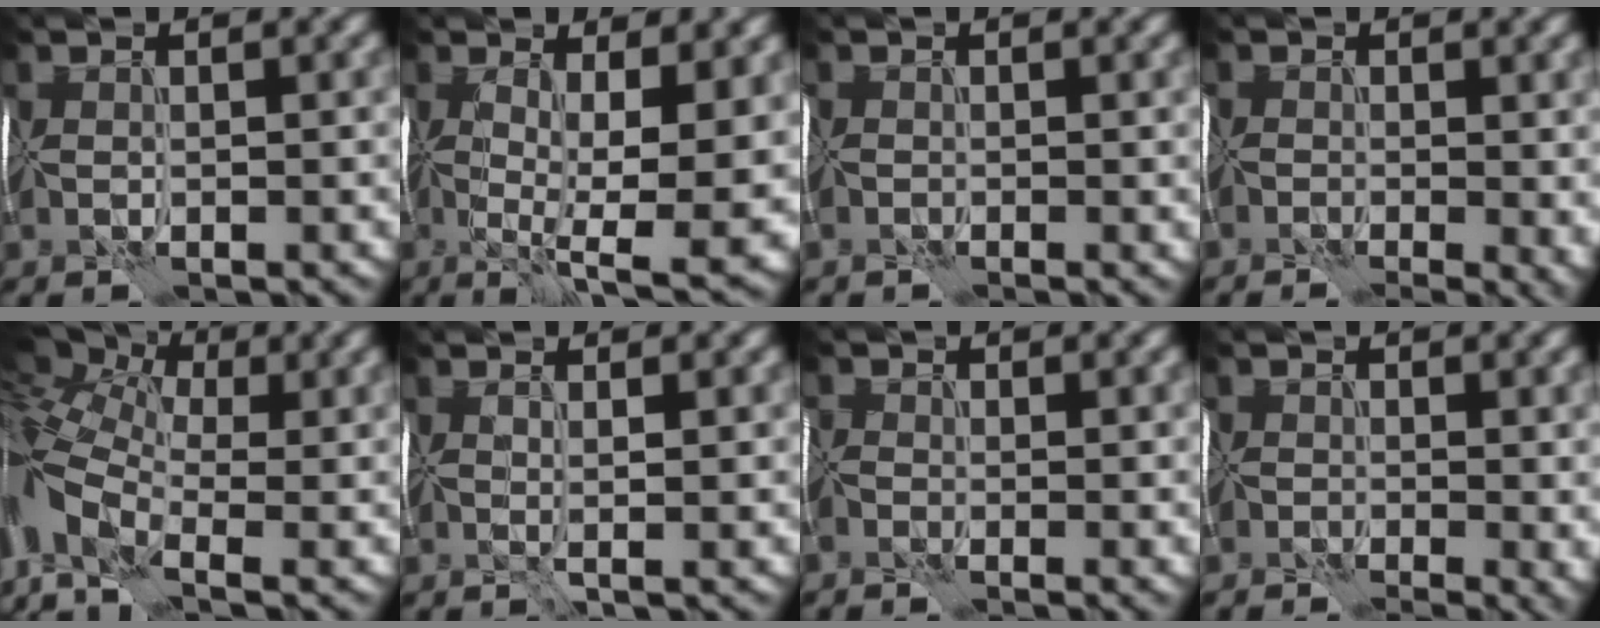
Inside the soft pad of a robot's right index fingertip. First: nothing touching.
{"total": 12.0, "force": [-1.1, 4.1, 11.2], "torque": [-0.176, -0.021, 0.007]}
{"total": 0.8, "force": [-0.7, 0.0, 0.1], "torque": [-0.011, -0.007, -0.017]}
{"total": 7.1, "force": [-2.3, 3.3, 5.8], "torque": [-0.091, -0.007, -0.024]}
{"total": 10.8, "force": [-1.1, 6.6, 8.4], "torque": [-0.204, -0.012, -0.013]}
{"total": 1.4, "force": [0.4, 0.1, 1.4], "torque": [-0.027, 0.000, 0.009]}
{"total": 3.0, "force": [-1.1, 1.7, 2.1], "torque": [-0.055, 0.000, -0.018]}
{"total": 5.4, "force": [-2.1, 2.5, 4.3], "torque": [-0.056, -0.009, -0.024]}